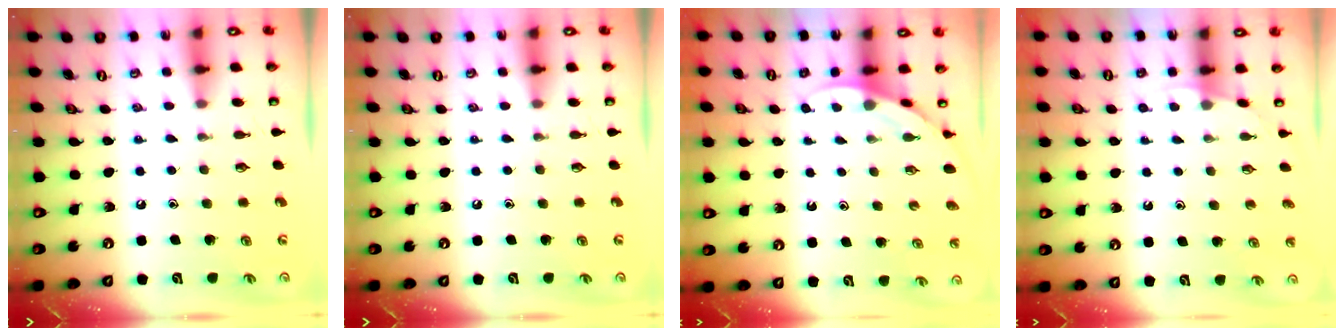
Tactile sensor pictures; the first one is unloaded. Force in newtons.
{"total": 0.0}
{"total": 4.5, "press": 4.5, "slide": 0.2}
{"total": 2.7, "press": 2.7, "slide": 0.1}